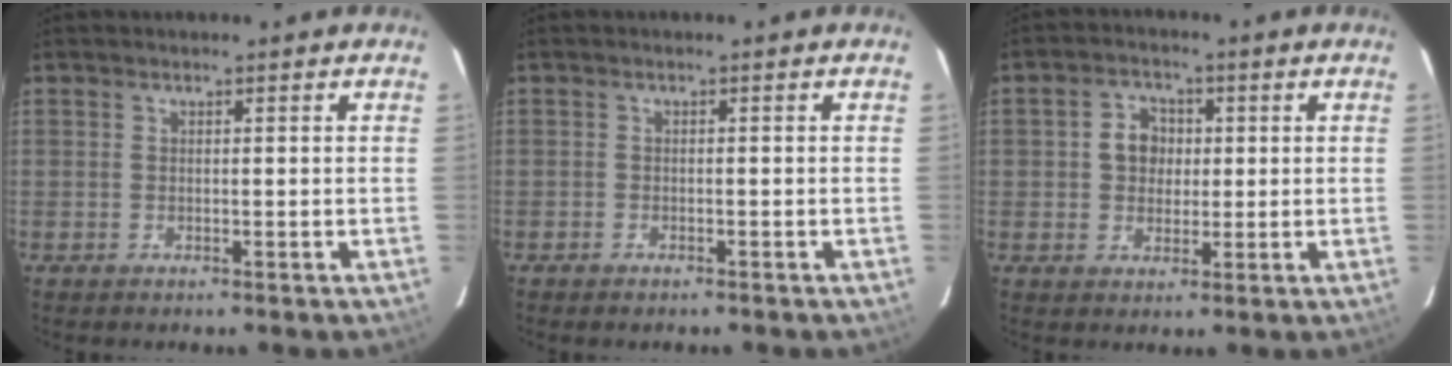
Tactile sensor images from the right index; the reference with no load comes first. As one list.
[{"total": 1.4, "force": [-1.1, 0.7, 0.4], "torque": [-0.012, -0.001, -0.018]}, {"total": 5.3, "force": [0.5, 4.6, 2.5], "torque": [-0.046, 0.018, 0.010]}]